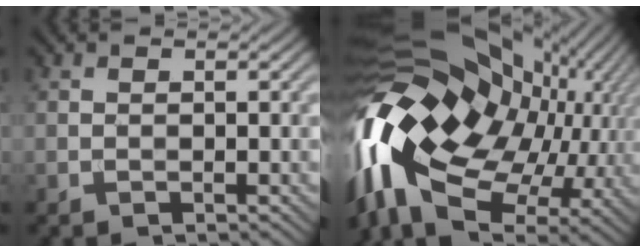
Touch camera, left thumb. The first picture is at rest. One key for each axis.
{"total": 19.8, "fx": -1.4, "fy": 12.1, "fz": 15.7, "tx": -0.328, "ty": -0.049, "tz": -0.001}